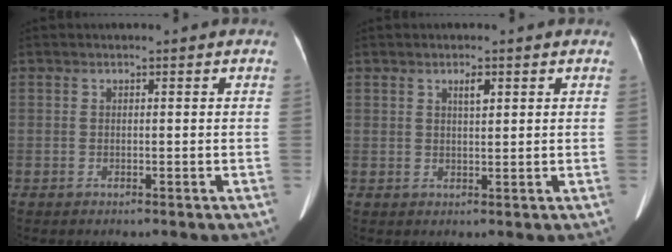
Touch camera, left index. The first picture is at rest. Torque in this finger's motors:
{"motor_torque": [0.30, -0.22, 0.15, 0.04]}